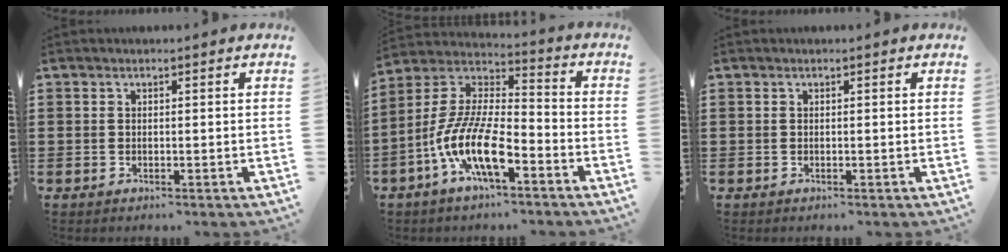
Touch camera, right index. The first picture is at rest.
{"total": 11.5, "force": [-6.1, 3.8, 9.0], "torque": [-0.215, -0.014, -0.121]}
{"total": 0.0}